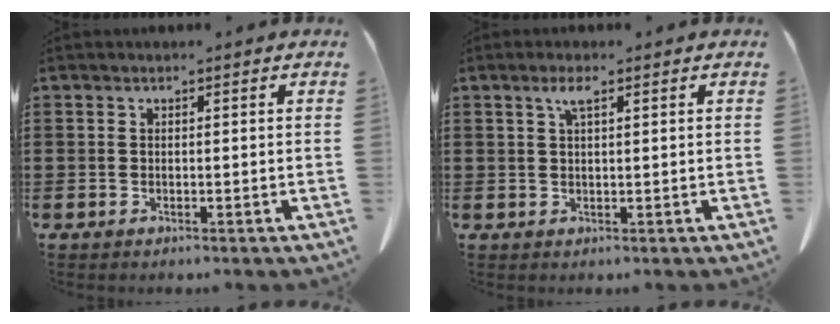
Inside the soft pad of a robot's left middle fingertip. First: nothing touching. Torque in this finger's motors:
{"motor_torque": [1.22, 0.92, 0.10, 0.11]}